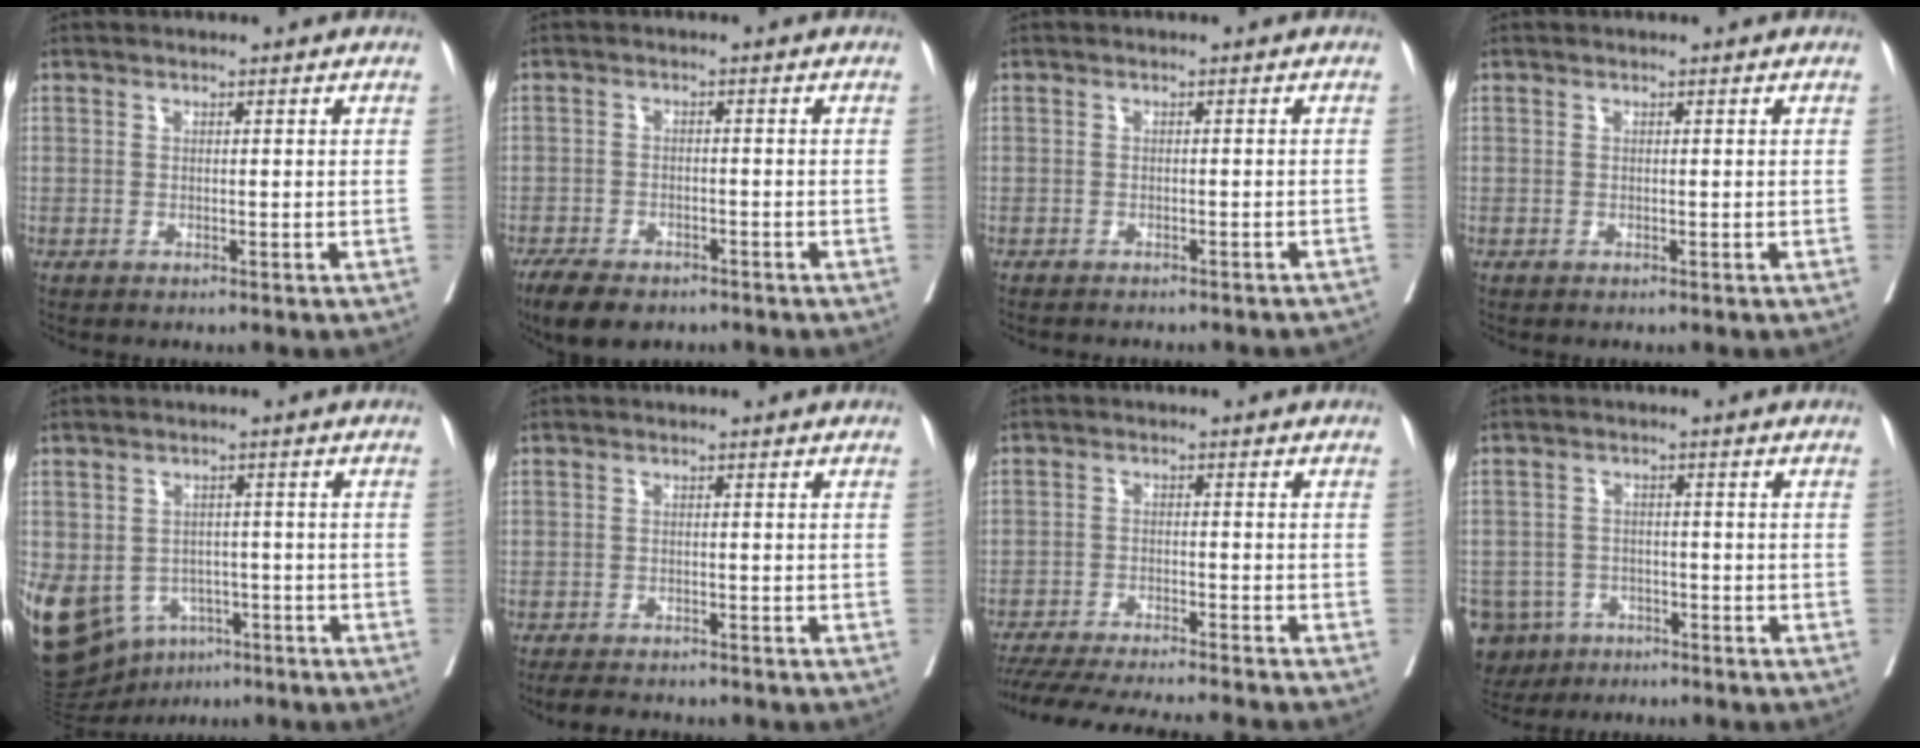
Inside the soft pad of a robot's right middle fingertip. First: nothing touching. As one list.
[{"total": 7.0, "force": [-5.3, 2.8, 3.5], "torque": [-0.054, -0.008, -0.082]}, {"total": 10.5, "force": [-9.6, 2.6, 3.5], "torque": [-0.041, -0.006, -0.098]}, {"total": 0.0}, {"total": 20.4, "force": [-8.6, 15.7, 9.8], "torque": [-0.283, -0.010, -0.115]}, {"total": 5.0, "force": [-4.5, 1.4, 1.8], "torque": [-0.024, -0.008, -0.065]}, {"total": 15.5, "force": [-14.2, -0.3, 6.1], "torque": [-0.093, -0.027, -0.215]}, {"total": 9.3, "force": [-5.8, 7.0, 2.0], "torque": [-0.053, -0.002, -0.088]}]